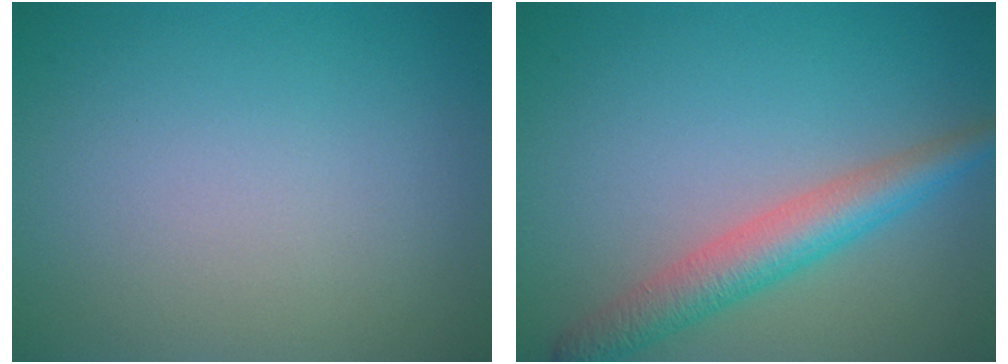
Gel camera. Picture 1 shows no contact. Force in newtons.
{"total": 4.4, "press": 4.4, "slide": 0.1}